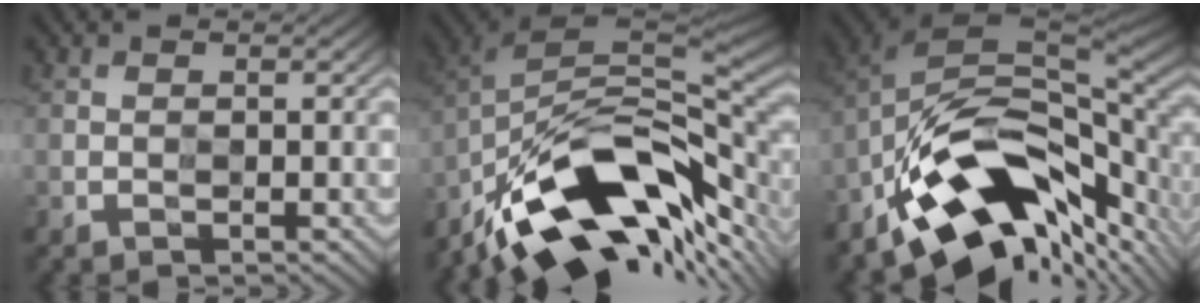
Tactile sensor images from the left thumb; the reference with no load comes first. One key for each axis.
{"total": 14.9, "fx": -8.8, "fy": 5.7, "fz": 10.6, "tx": -0.201, "ty": 0.004, "tz": -0.165}
{"total": 14.2, "fx": -7.8, "fy": 5.6, "fz": 10.5, "tx": -0.183, "ty": 0.012, "tz": -0.146}